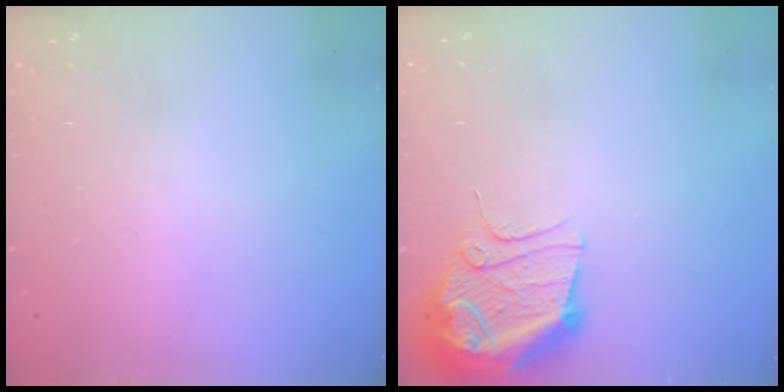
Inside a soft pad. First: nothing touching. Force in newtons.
{"total": 11.7, "press": 11.6, "slide": 1.2}